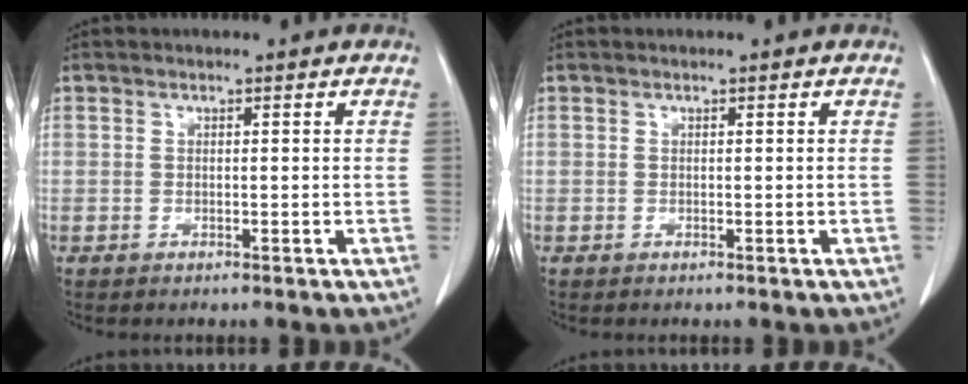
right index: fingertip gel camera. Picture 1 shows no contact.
{"total": 0.0}